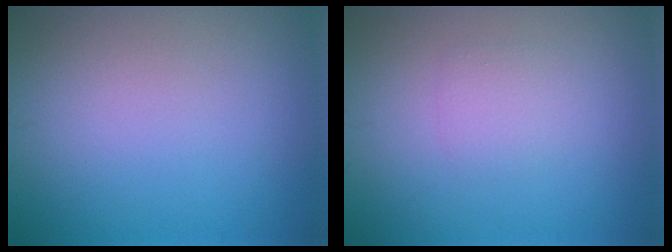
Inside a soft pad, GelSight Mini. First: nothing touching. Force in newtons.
{"total": 1.4, "press": 1.4, "slide": 0.1}